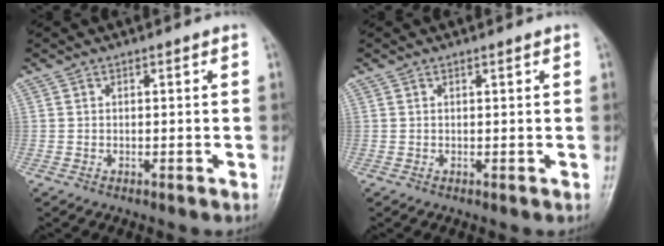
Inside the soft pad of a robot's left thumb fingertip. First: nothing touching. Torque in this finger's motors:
{"motor_torque": [-0.16, -0.07, 0.01, 0.01, -0.06]}